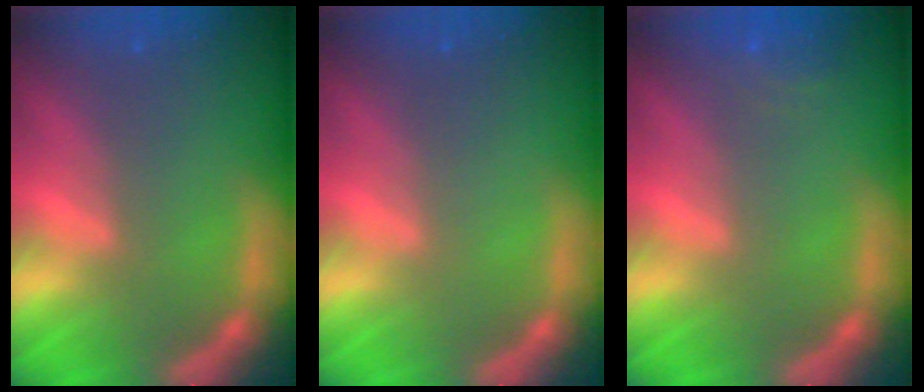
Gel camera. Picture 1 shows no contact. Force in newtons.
{"total": 0.0}
{"total": 1.9}